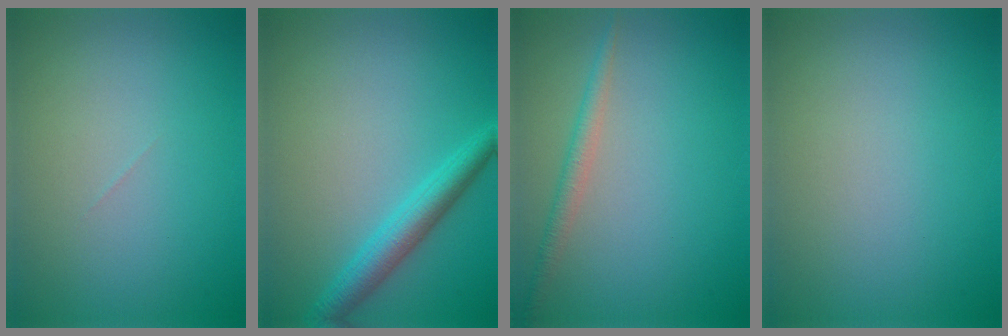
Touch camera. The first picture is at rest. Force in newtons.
{"total": 3.4, "press": 3.4, "slide": 0.1}
{"total": 1.8, "press": 1.8, "slide": 0.1}
{"total": 0.0}